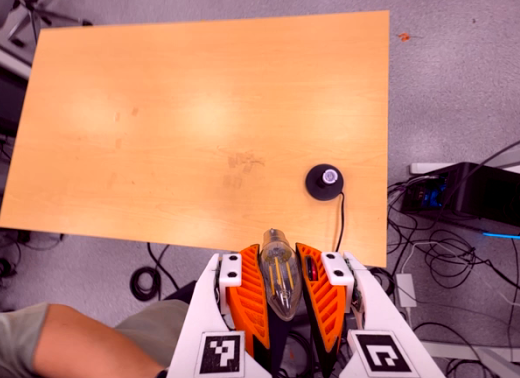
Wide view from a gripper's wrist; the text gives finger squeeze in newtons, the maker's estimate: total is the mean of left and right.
{"total": 21.2, "left": 22.9, "right": 19.4}